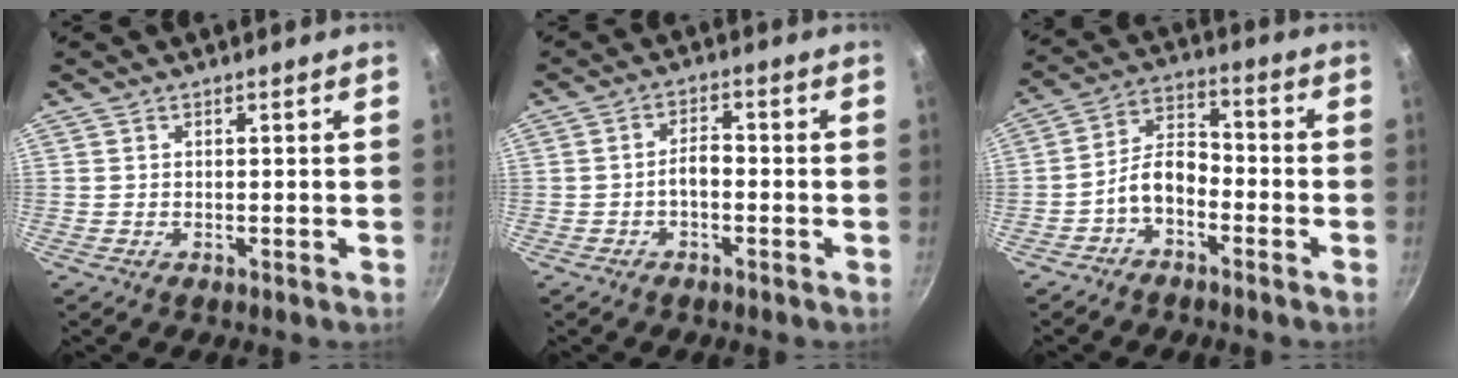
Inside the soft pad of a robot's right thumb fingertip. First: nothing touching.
{"total": 3.4, "force": [-1.2, 1.7, 2.7], "torque": [-0.038, 0.023, -0.025]}
{"total": 7.3, "force": [-3.5, 4.3, 4.8], "torque": [-0.075, 0.052, -0.074]}